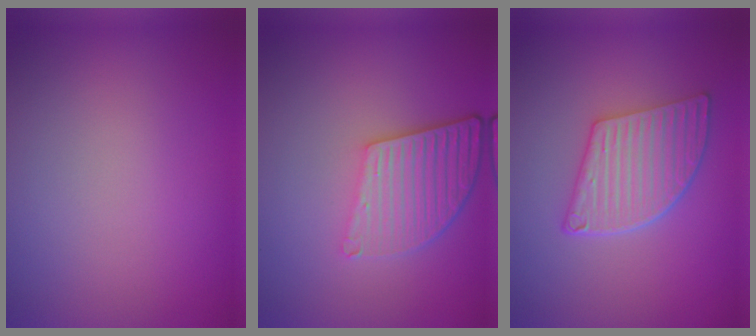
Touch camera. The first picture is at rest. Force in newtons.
{"total": 5.2, "press": 3.8, "slide": 3.6}
{"total": 5.4, "press": 4.2, "slide": 3.3}